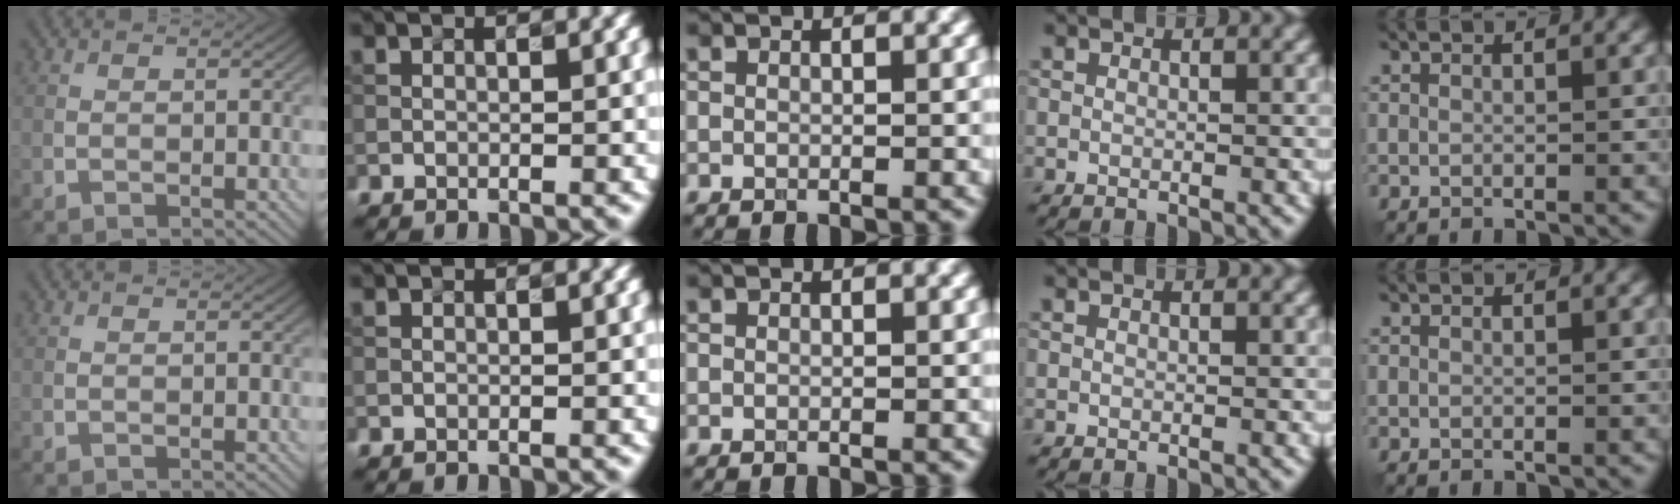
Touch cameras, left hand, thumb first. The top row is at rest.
{}